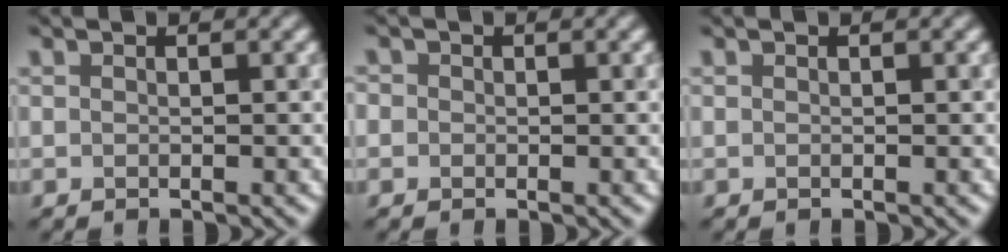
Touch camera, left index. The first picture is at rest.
{"total": 0.9, "force": [0.2, 0.9, 0.1], "torque": [0.005, 0.000, -0.012]}
{"total": 0.0}